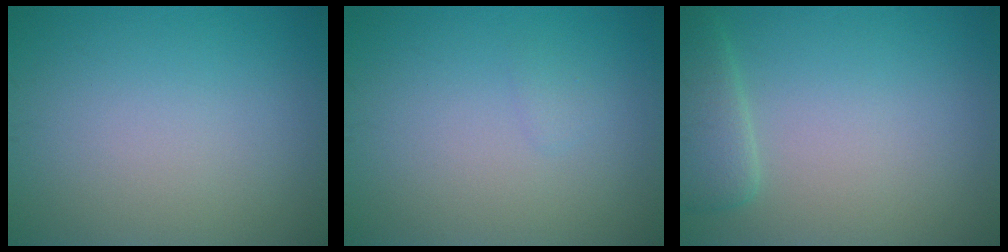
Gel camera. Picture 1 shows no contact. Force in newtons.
{"total": 0.5, "press": 0.5, "slide": 0.0}
{"total": 2.9, "press": 2.9, "slide": 0.3}